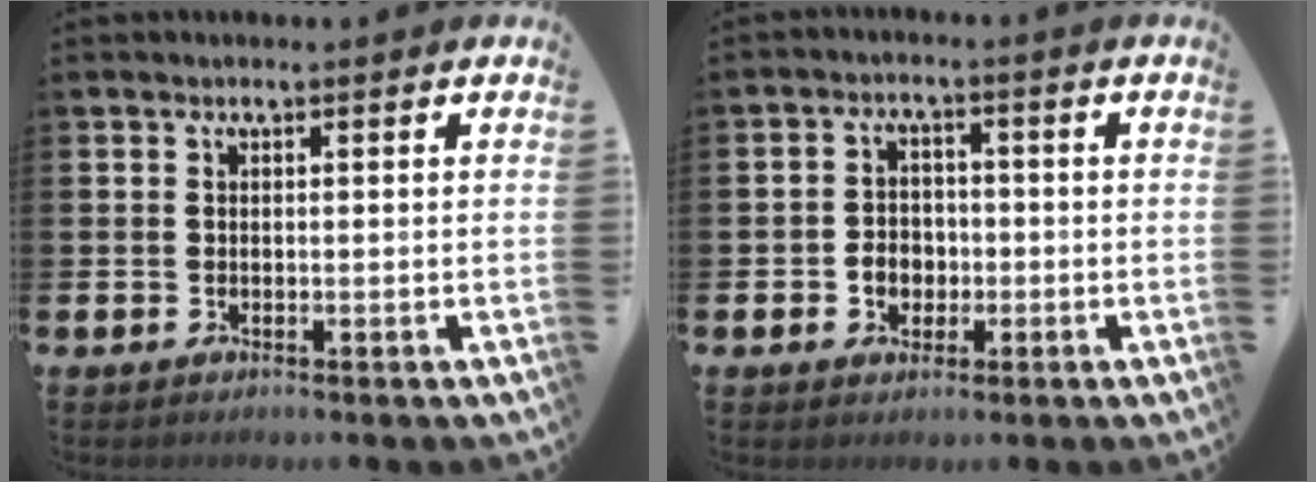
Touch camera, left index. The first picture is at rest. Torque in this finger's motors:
{"motor_torque": [0.49, -0.03, 0.05, 0.06]}